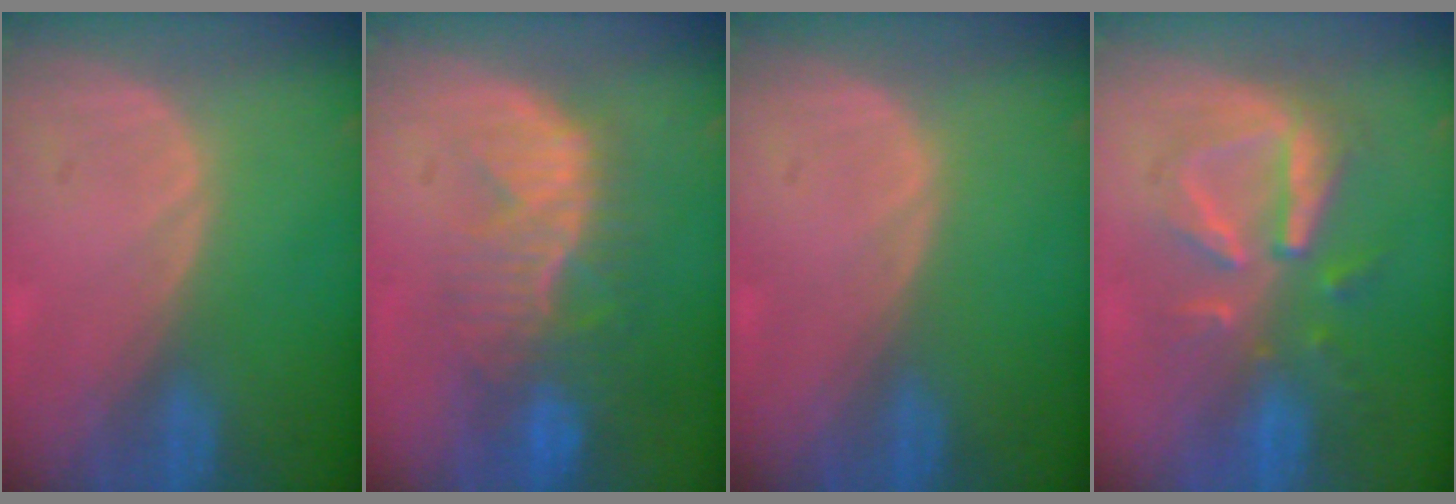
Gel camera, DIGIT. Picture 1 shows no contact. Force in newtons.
{"total": 10.1, "press": 8.6, "slide": 5.2}
{"total": 0.0}
{"total": 7.9, "press": 7.9, "slide": 0.4}